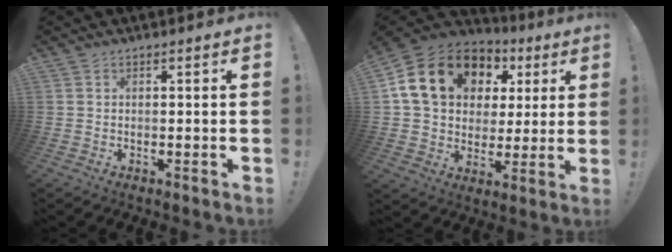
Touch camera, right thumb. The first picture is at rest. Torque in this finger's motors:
{"motor_torque": [2.24, 2.30, 0.87, -0.25, 0.19]}